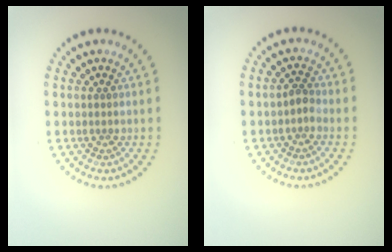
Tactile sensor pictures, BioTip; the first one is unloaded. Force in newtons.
{"total": 1.2, "press": 1.0, "slide": 0.7}